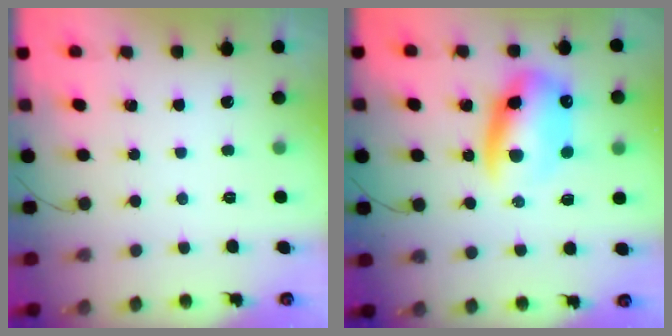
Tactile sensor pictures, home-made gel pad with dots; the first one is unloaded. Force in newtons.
{"total": 12.9, "press": 12.4, "slide": 3.5}